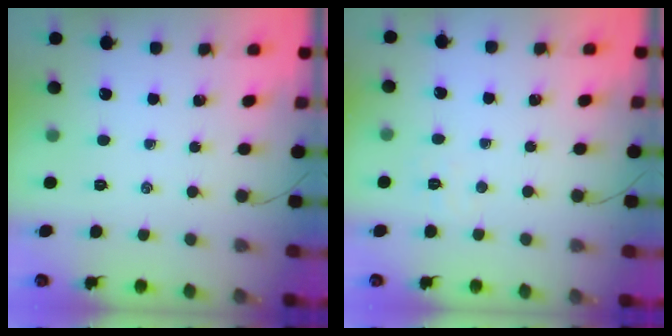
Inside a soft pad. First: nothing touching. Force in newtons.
{"total": 3.8, "press": 3.7, "slide": 0.8}